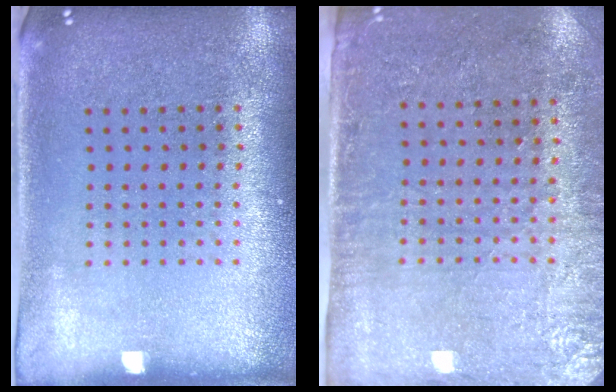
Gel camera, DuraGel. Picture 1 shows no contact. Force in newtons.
{"total": 2.9, "press": 2.5, "slide": 1.5}